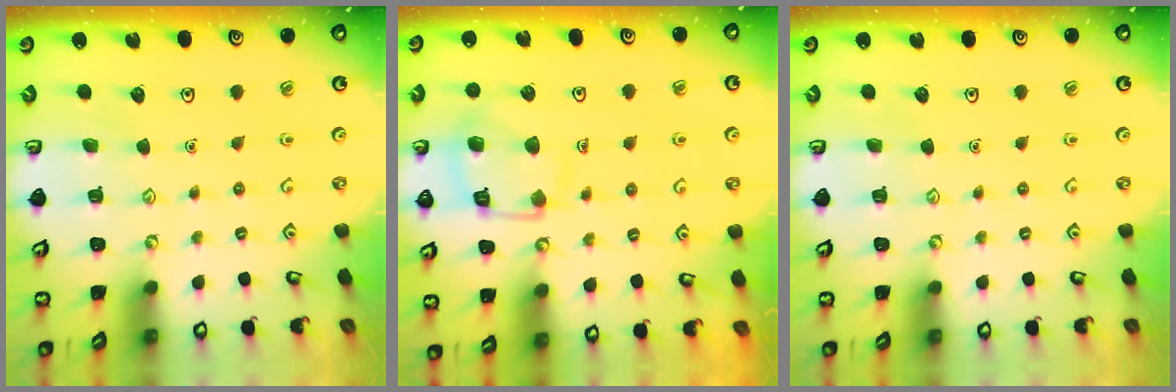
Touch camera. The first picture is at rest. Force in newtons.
{"total": 12.8, "press": 12.7, "slide": 1.3}
{"total": 0.0}